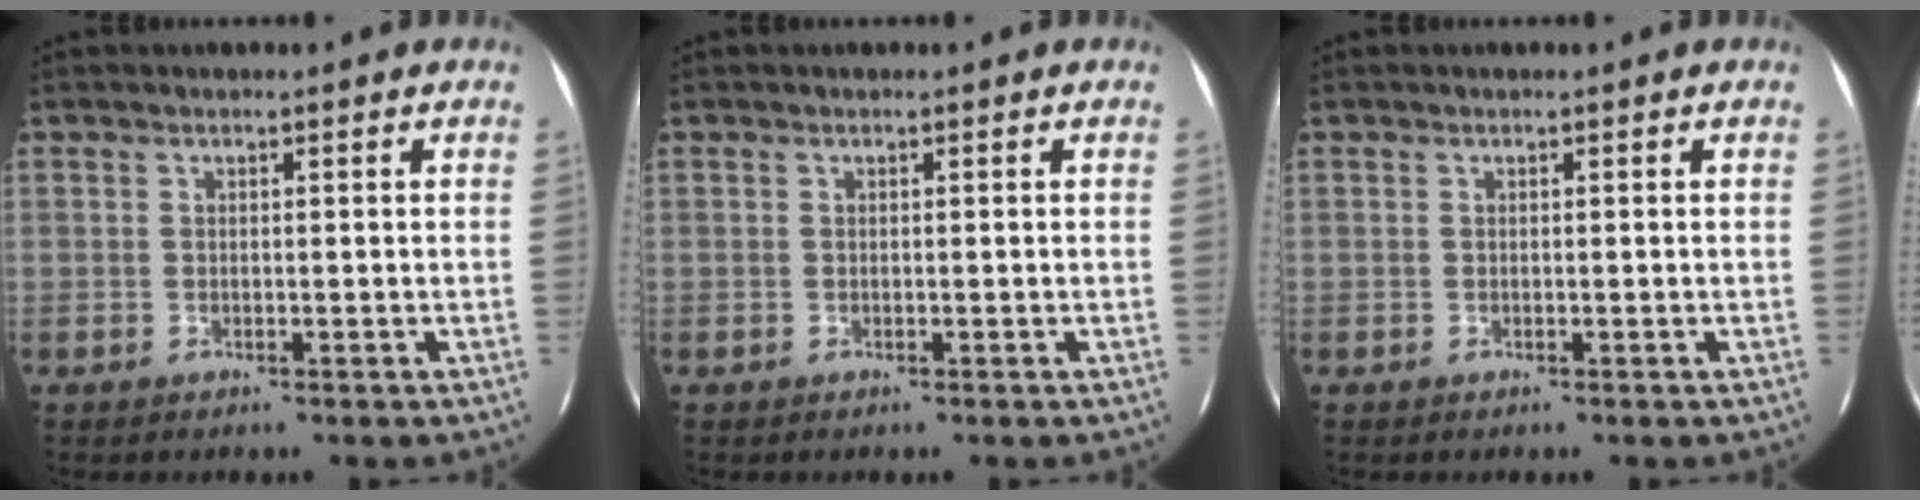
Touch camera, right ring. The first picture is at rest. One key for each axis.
{"total": 0.0}
{"total": 0.0}